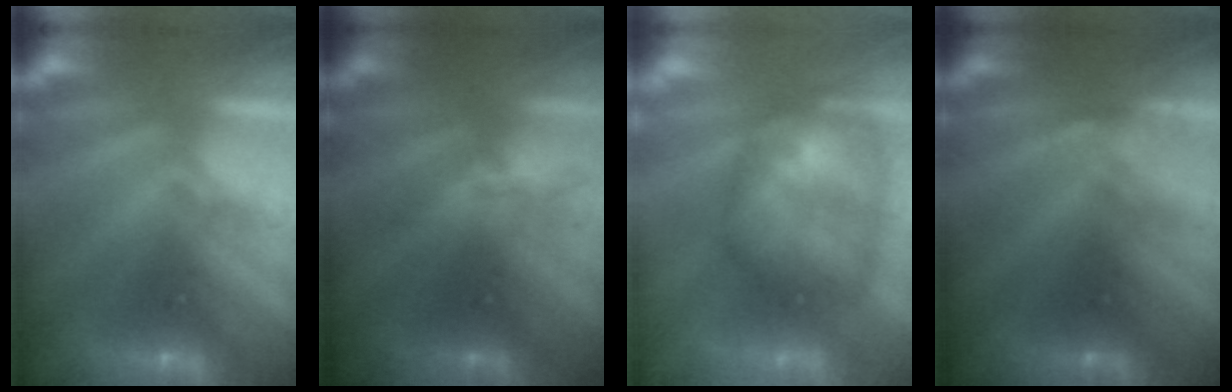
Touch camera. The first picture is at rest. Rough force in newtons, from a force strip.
{"total": 1.4}
{"total": 8.7}
{"total": 2.7}